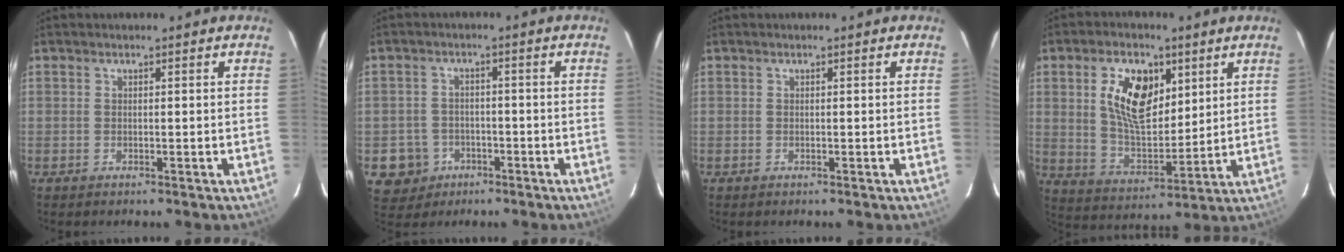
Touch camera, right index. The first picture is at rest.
{"total": 6.9, "force": [-2.8, 6.2, 0.8], "torque": [-0.038, 0.020, -0.036]}
{"total": 0.0}
{"total": 13.2, "force": [4.8, 7.3, 9.8], "torque": [-0.181, 0.011, 0.097]}